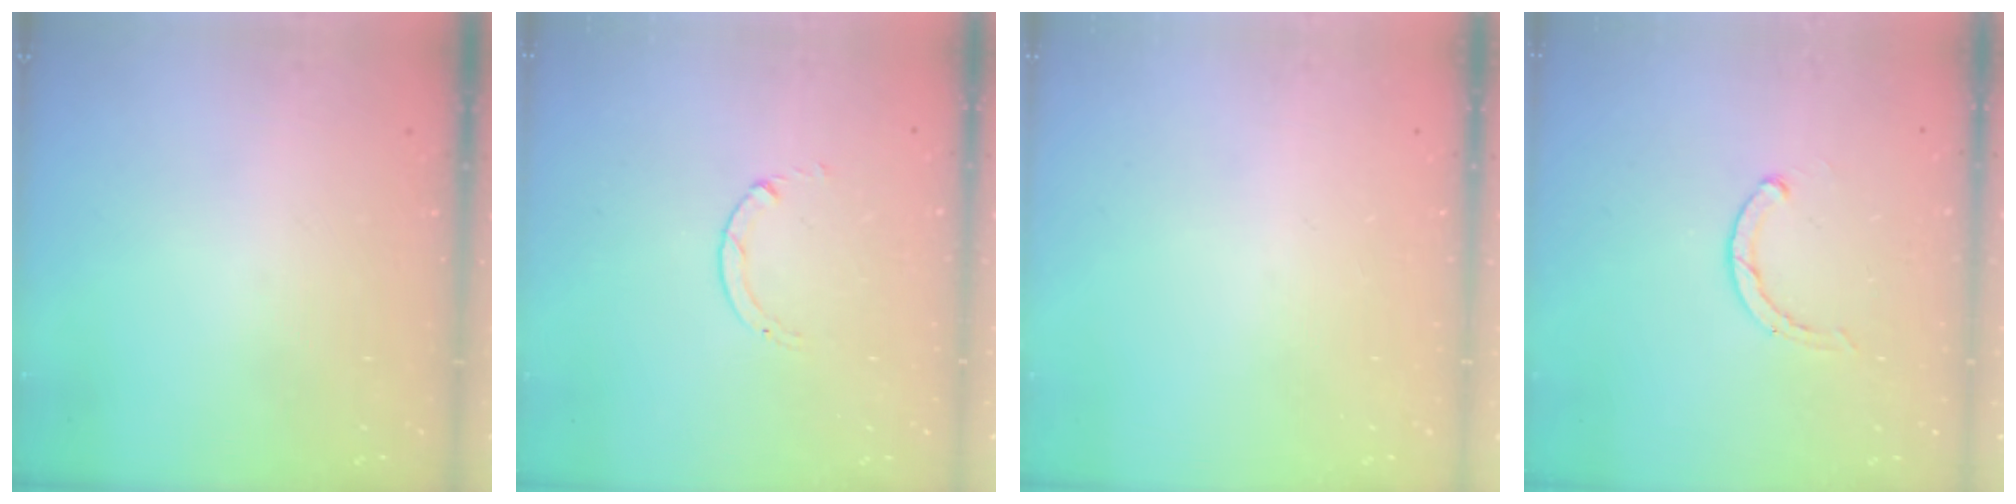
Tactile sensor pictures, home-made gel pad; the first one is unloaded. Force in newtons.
{"total": 0.7, "press": 0.7, "slide": 0.1}
{"total": 0.0}
{"total": 2.3, "press": 2.3, "slide": 0.3}